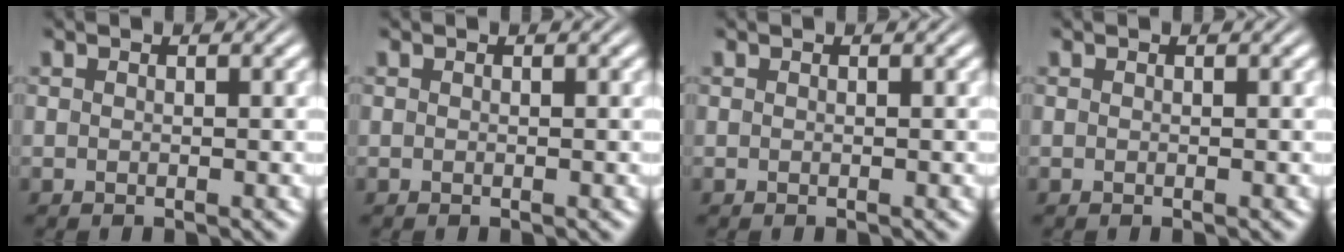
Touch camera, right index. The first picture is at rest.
{"total": 0.0}
{"total": 0.0}
{"total": 0.0}